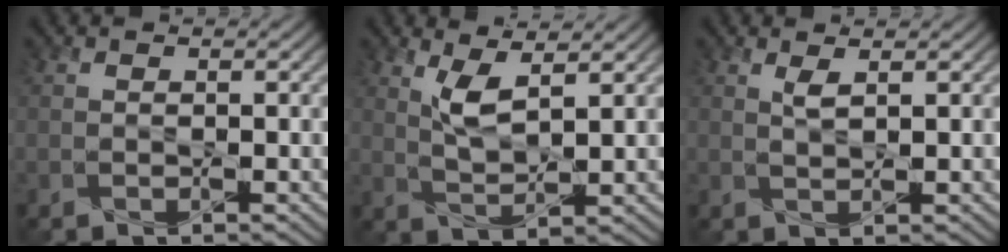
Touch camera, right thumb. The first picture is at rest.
{"total": 4.4, "force": [2.3, 1.3, 3.5], "torque": [-0.085, -0.005, 0.047]}
{"total": 1.6, "force": [0.9, 0.3, 1.3], "torque": [-0.033, 0.001, 0.019]}